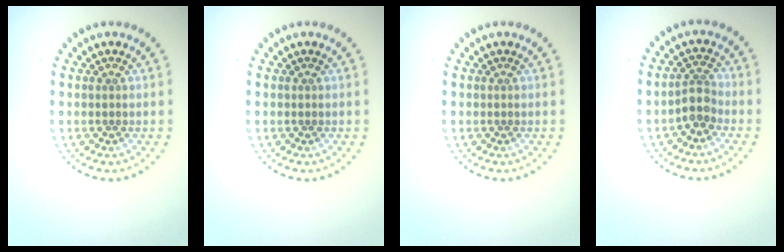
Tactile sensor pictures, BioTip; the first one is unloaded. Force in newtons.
{"total": 0.0}
{"total": 0.0}
{"total": 2.3, "press": 1.8, "slide": 1.3}